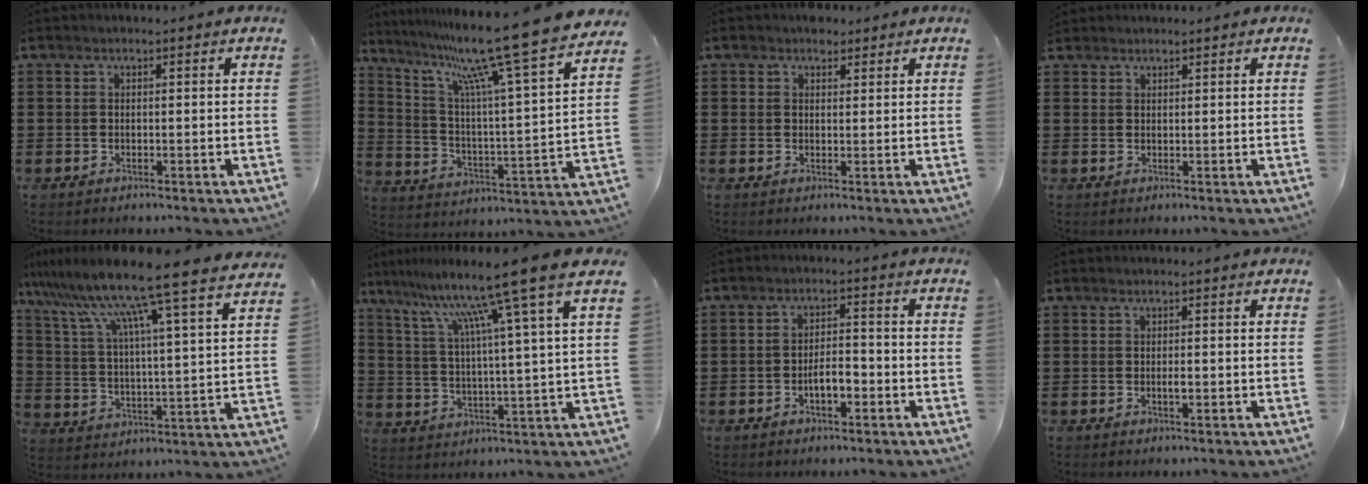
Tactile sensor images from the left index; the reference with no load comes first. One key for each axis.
{"total": 14.7, "fx": 12.1, "fy": -1.1, "fz": 8.4, "tx": -0.184, "ty": -0.086, "tz": 0.191}
{"total": 2.0, "fx": 1.6, "fy": 1.0, "fz": 0.5, "tx": -0.005, "ty": 0.003, "tz": 0.030}
{"total": 1.2, "fx": 1.2, "fy": 0.4, "fz": 0.0, "tx": -0.003, "ty": 0.001, "tz": 0.023}
{"total": 11.5, "fx": 10.0, "fy": -0.8, "fz": 5.7, "tx": -0.151, "ty": -0.070, "tz": 0.161}
{"total": 12.4, "fx": 9.1, "fy": -1.1, "fz": 8.3, "tx": -0.189, "ty": -0.050, "tz": 0.137}
{"total": 4.0, "fx": -1.7, "fy": 1.6, "fz": 3.2, "tx": -0.058, "ty": 0.008, "tz": -0.032}
{"total": 1.3, "fx": -0.3, "fy": 0.4, "fz": 1.2, "tx": -0.023, "ty": -0.002, "tz": -0.005}